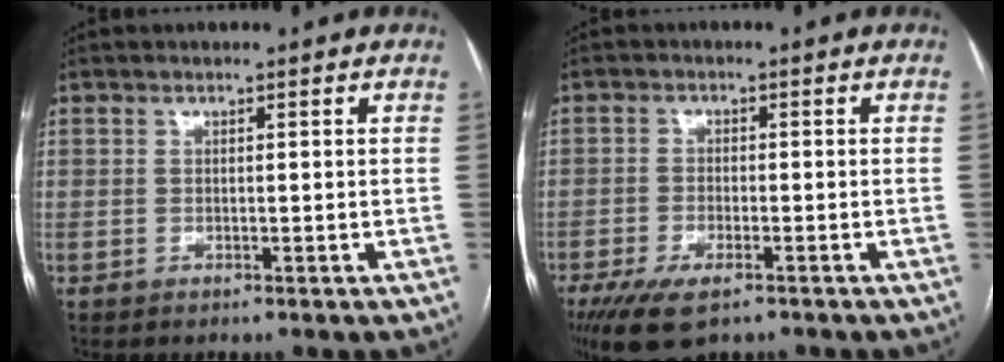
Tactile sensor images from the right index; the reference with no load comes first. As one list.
[{"total": 7.4, "force": [-4.8, 2.7, 5.0], "torque": [-0.090, -0.015, -0.081]}]